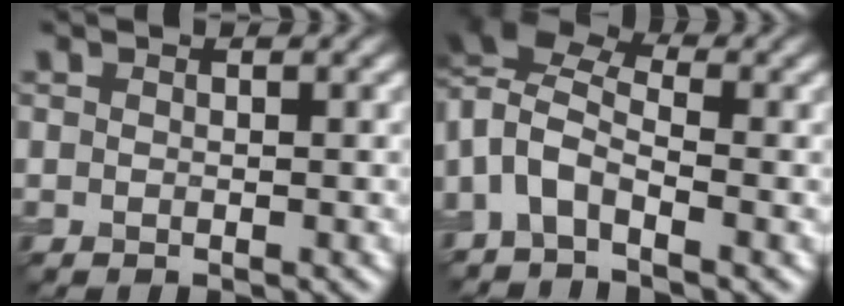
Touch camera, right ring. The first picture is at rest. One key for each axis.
{"total": 7.0, "fx": -1.6, "fy": 3.8, "fz": 5.7, "tx": -0.119, "ty": 0.013, "tz": -0.048}